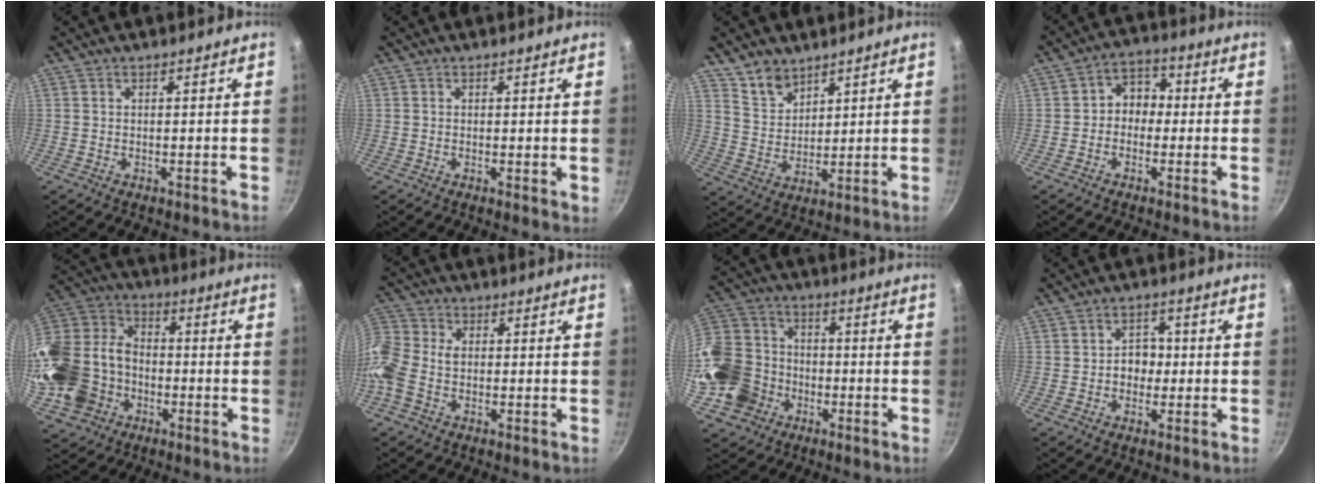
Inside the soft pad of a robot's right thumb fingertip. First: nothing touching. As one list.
[{"total": 1.1, "force": [0.3, 0.5, 0.9], "torque": [-0.013, -0.004, 0.001]}, {"total": 6.8, "force": [5.1, 3.9, 2.1], "torque": [-0.018, -0.027, 0.105]}, {"total": 5.9, "force": [-0.6, 4.9, 3.3], "torque": [-0.007, 0.022, -0.024]}, {"total": 24.4, "force": [-6.7, 19.4, 13.2], "torque": [-0.302, 0.058, -0.119]}, {"total": 11.2, "force": [-2.4, 8.3, 7.1], "torque": [-0.159, 0.026, -0.073]}, {"total": 17.6, "force": [-5.3, 15.1, 7.4], "torque": [-0.150, 0.049, -0.097]}, {"total": 4.7, "force": [-0.5, 3.9, 2.6], "torque": [0.000, 0.012, -0.010]}]